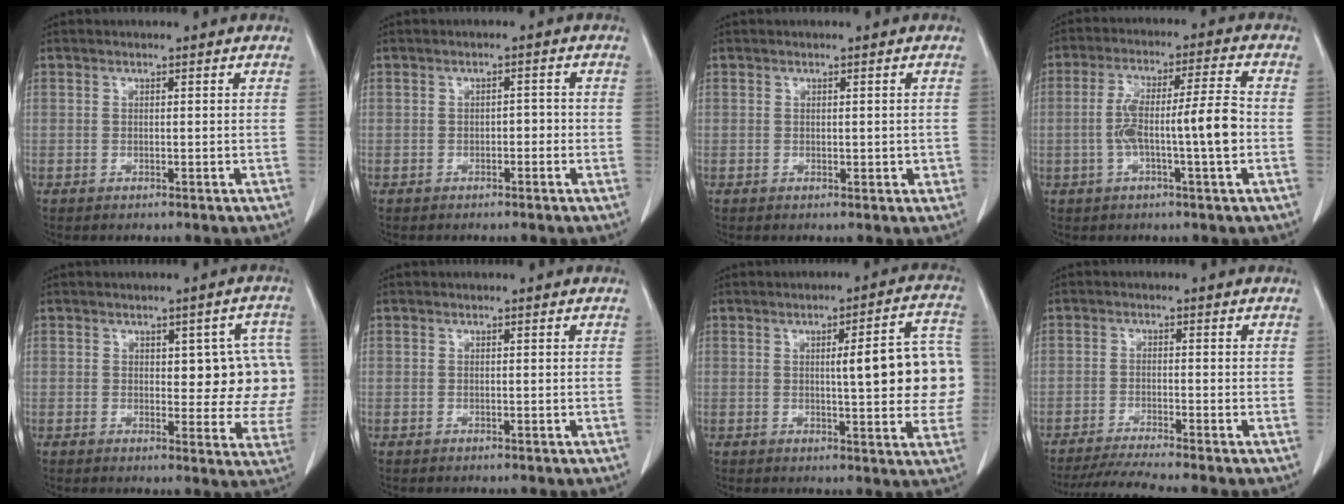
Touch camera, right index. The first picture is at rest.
{"total": 1.5, "force": [-0.6, 0.9, 1.0], "torque": [-0.010, 0.005, -0.009]}
{"total": 1.7, "force": [-0.1, 1.0, 1.3], "torque": [-0.014, 0.002, 0.003]}
{"total": 9.9, "force": [-1.8, 0.4, 9.7], "torque": [-0.178, 0.021, -0.032]}
{"total": 9.6, "force": [1.2, 4.4, 8.5], "torque": [-0.072, 0.016, 0.015]}
{"total": 0.0}
{"total": 13.2, "force": [0.8, 2.5, 12.9], "torque": [-0.147, 0.024, 0.006]}
{"total": 7.0, "force": [-6.1, -1.5, 3.0], "torque": [-0.046, -0.023, -0.105]}